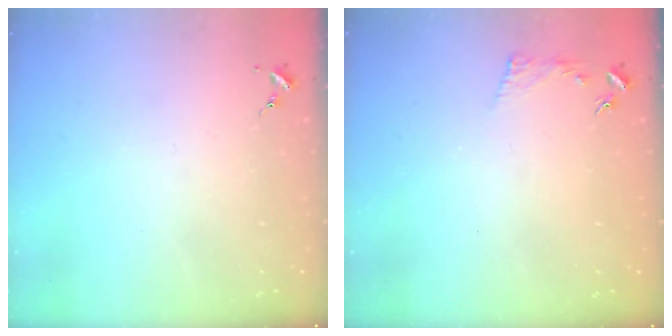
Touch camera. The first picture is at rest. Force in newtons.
{"total": 3.8, "press": 3.7, "slide": 0.8}